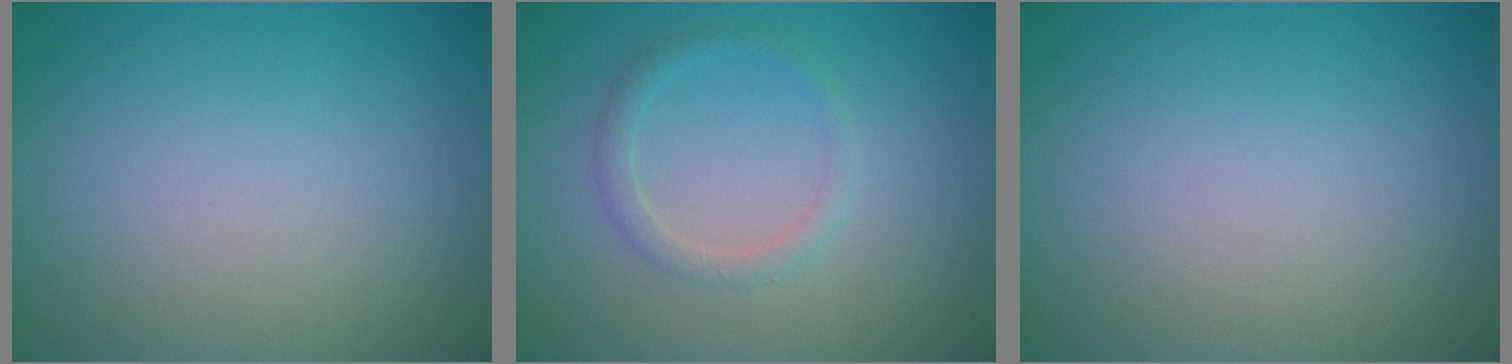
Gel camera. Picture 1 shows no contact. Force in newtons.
{"total": 1.5, "press": 1.5, "slide": 0.1}
{"total": 0.0}